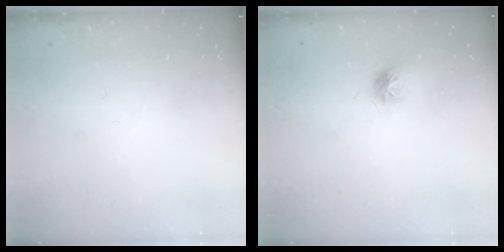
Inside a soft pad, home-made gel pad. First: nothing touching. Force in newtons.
{"total": 8.1, "press": 8.1, "slide": 0.2}